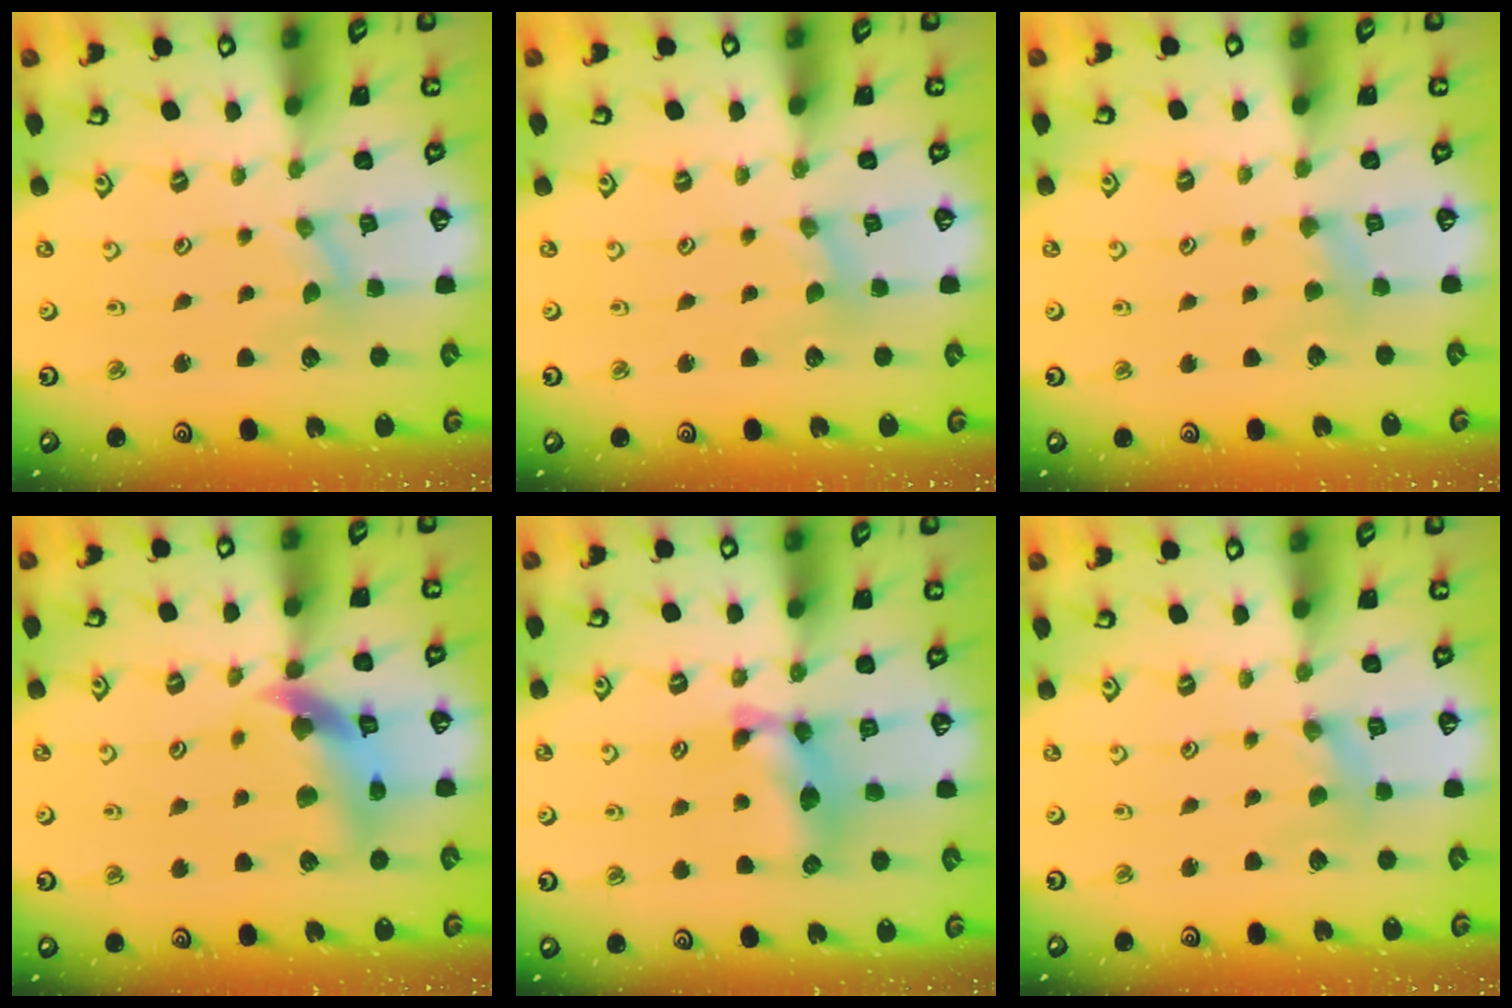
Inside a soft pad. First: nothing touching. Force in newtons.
{"total": 0.0}
{"total": 4.4, "press": 4.3, "slide": 0.5}
{"total": 11.6, "press": 11.5, "slide": 1.7}
{"total": 12.7, "press": 12.7, "slide": 0.6}
{"total": 0.0}